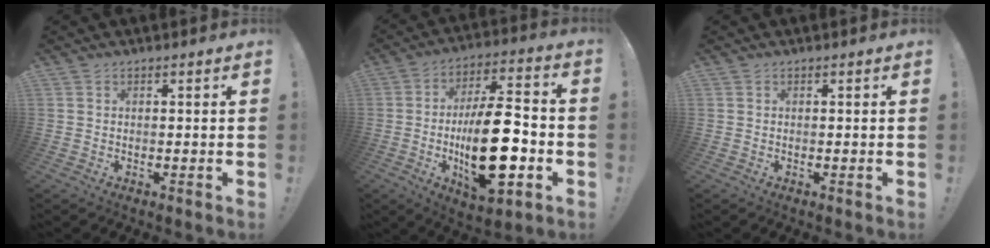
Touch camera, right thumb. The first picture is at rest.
{"total": 23.0, "force": [-4.6, 9.3, 20.5], "torque": [-0.350, 0.013, -0.070]}
{"total": 0.0}